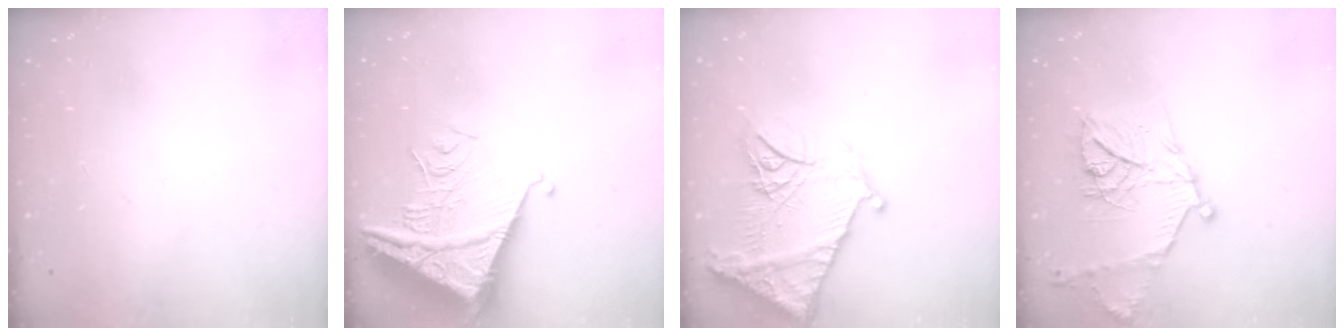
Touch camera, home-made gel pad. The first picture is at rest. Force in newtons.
{"total": 7.8, "press": 7.8, "slide": 0.7}
{"total": 16.9, "press": 16.8, "slide": 1.5}
{"total": 17.5, "press": 17.5, "slide": 1.2}